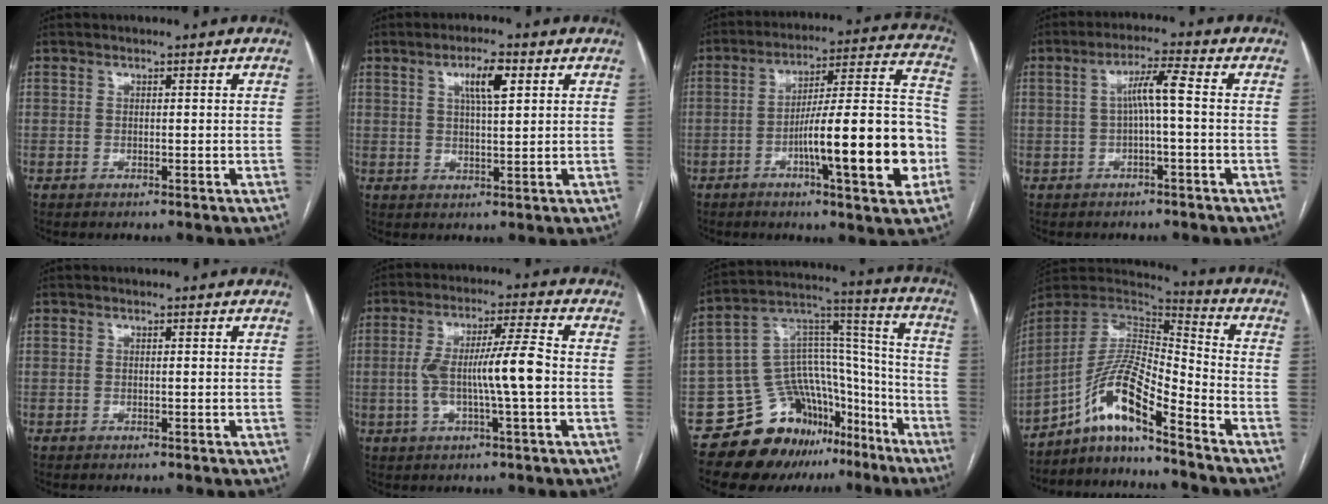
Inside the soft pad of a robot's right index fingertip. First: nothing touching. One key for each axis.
{"total": 5.2, "fx": 2.2, "fy": 0.9, "fz": 4.6, "tx": -0.083, "ty": 0.004, "tz": 0.038}
{"total": 19.3, "fx": -5.8, "fy": 2.0, "fz": 18.3, "tx": -0.250, "ty": 0.018, "tz": -0.082}
{"total": 4.8, "fx": 0.0, "fy": 0.0, "fz": 4.8, "tx": -0.085, "ty": 0.019, "tz": 0.002}
{"total": 0.0}
{"total": 9.8, "fx": -1.1, "fy": 0.3, "fz": 9.7, "tx": -0.181, "ty": 0.014, "tz": -0.024}
{"total": 18.2, "fx": -12.8, "fy": 10.7, "fz": 7.2, "tx": -0.094, "ty": 0.091, "tz": -0.200}
{"total": 12.3, "fx": -8.5, "fy": 1.3, "fz": 8.9, "tx": -0.171, "ty": 0.021, "tz": -0.155}